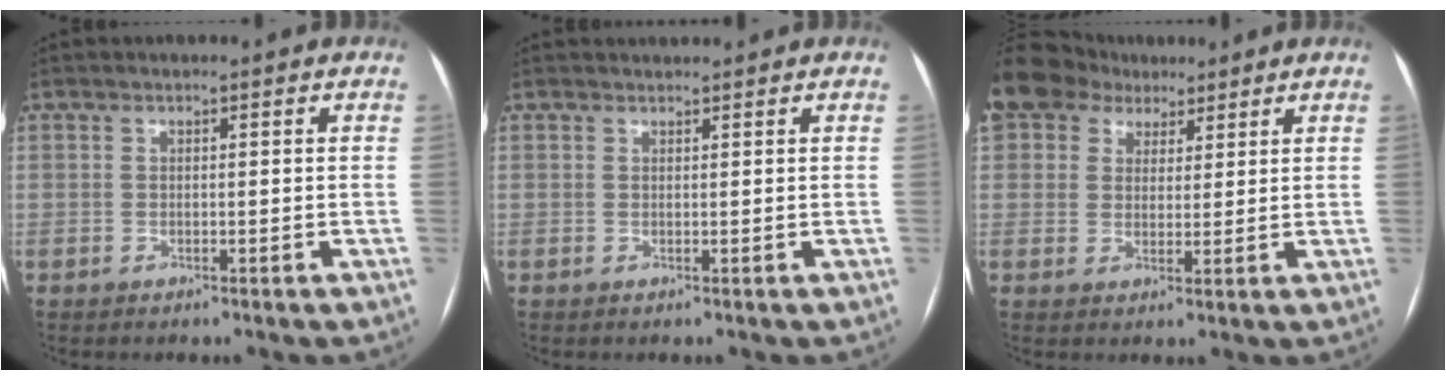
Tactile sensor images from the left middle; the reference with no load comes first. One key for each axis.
{"total": 1.9, "fx": 1.9, "fy": 0.1, "fz": 0.2, "tx": -0.006, "ty": 0.021, "tz": 0.032}
{"total": 16.1, "fx": 9.9, "fy": 11.2, "fz": 5.9, "tx": -0.173, "ty": 0.071, "tz": 0.183}